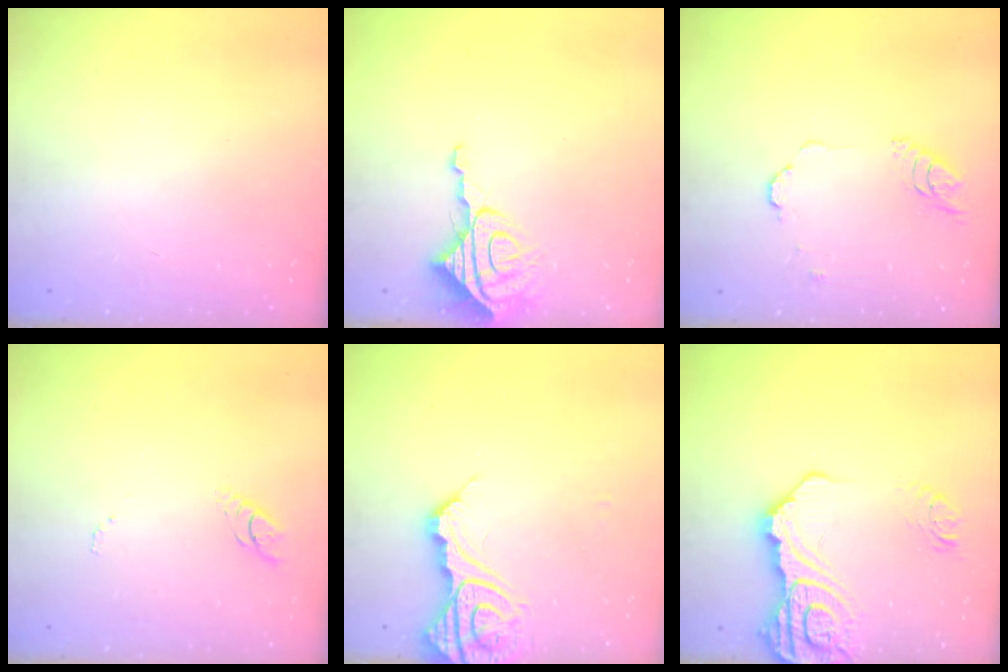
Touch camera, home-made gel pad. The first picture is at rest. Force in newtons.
{"total": 9.5, "press": 9.5, "slide": 0.8}
{"total": 4.6, "press": 4.6, "slide": 0.4}
{"total": 4.0, "press": 3.9, "slide": 0.3}
{"total": 12.2, "press": 12.1, "slide": 1.3}
{"total": 19.8, "press": 19.6, "slide": 2.3}